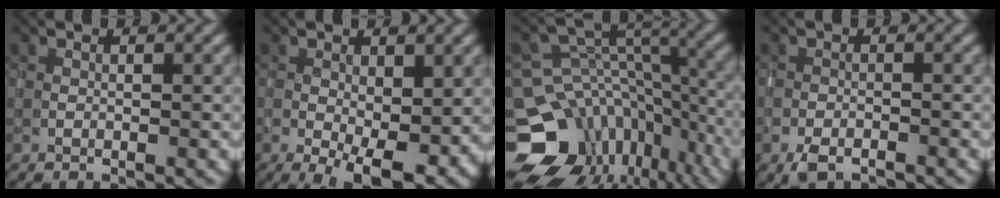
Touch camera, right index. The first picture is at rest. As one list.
[{"total": 6.9, "force": [-1.8, 3.7, 5.5], "torque": [-0.092, -0.026, -0.016]}, {"total": 15.8, "force": [-10.0, 11.3, 4.9], "torque": [-0.129, -0.017, -0.135]}, {"total": 2.7, "force": [-2.2, 1.0, 1.2], "torque": [-0.023, -0.004, -0.042]}]